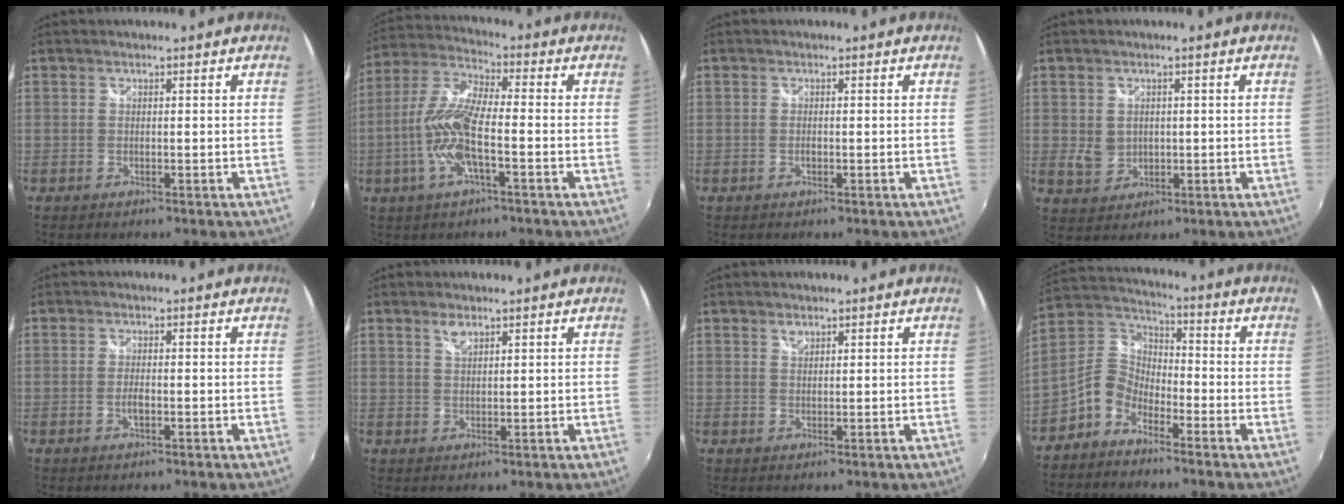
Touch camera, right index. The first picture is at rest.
{"total": 11.8, "force": [-3.4, 2.9, 10.9], "torque": [-0.235, -0.002, -0.067]}
{"total": 0.7, "force": [-0.3, 0.3, 0.6], "torque": [-0.013, -0.001, -0.006]}
{"total": 4.2, "force": [0.1, 3.7, 2.1], "torque": [-0.038, -0.002, 0.008]}
{"total": 2.1, "force": [-0.7, 0.7, 1.8], "torque": [-0.038, -0.003, -0.013]}
{"total": 2.1, "force": [1.5, 0.8, 1.3], "torque": [-0.022, 0.002, 0.026]}
{"total": 1.3, "force": [0.9, 0.7, 0.6], "torque": [-0.007, 0.001, 0.016]}
{"total": 7.7, "force": [-4.8, 4.8, 3.7], "torque": [-0.083, 0.024, -0.107]}